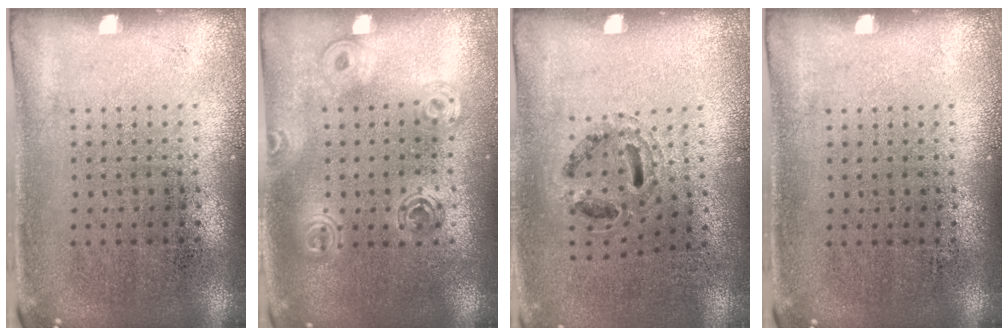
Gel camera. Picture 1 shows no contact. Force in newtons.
{"total": 1.7, "press": 1.5, "slide": 0.7}
{"total": 0.8, "press": 0.8, "slide": 0.3}
{"total": 0.0}